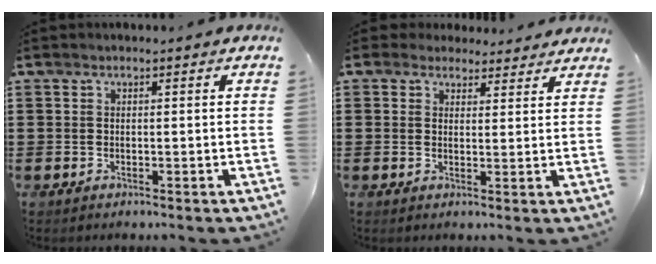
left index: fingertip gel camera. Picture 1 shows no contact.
{"total": 3.2, "force": [2.8, 1.6, 0.3], "torque": [-0.010, -0.002, 0.051]}